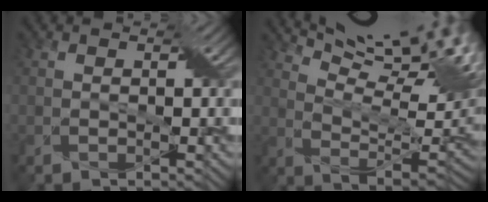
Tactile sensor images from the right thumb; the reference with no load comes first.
{"total": 17.8, "force": [11.3, 4.8, 12.8], "torque": [-0.208, 0.017, 0.166]}